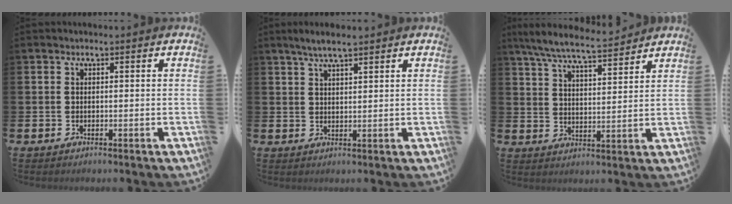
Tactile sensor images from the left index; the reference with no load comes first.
{"total": 4.2, "force": [3.5, 0.6, 2.2], "torque": [-0.041, -0.009, 0.061]}
{"total": 7.7, "force": [7.2, 0.7, 2.6], "torque": [-0.079, -0.036, 0.129]}